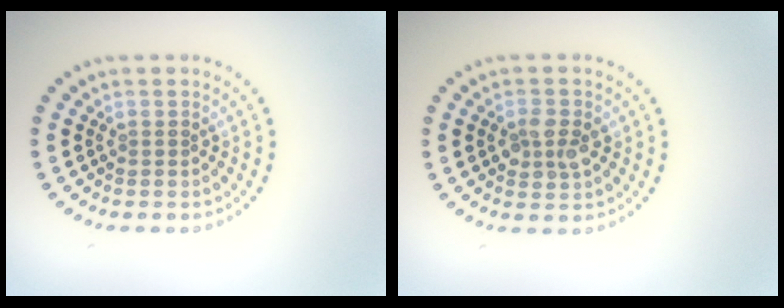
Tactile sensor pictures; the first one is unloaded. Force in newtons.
{"total": 2.4, "press": 2.4, "slide": 0.2}